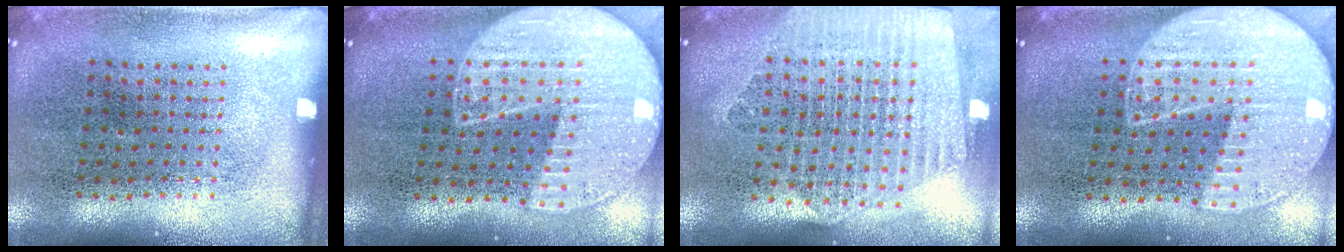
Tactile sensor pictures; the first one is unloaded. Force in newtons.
{"total": 2.1, "press": 1.8, "slide": 1.0}
{"total": 2.4, "press": 2.2, "slide": 1.1}
{"total": 2.1, "press": 1.8, "slide": 1.0}